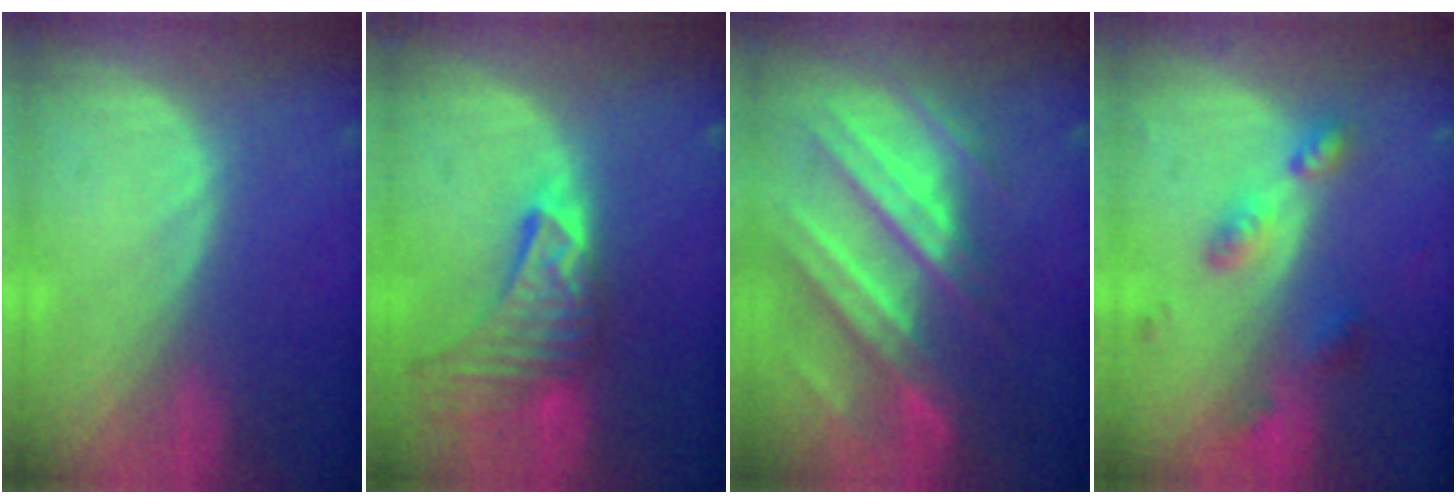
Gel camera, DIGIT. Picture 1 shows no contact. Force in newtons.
{"total": 9.0, "press": 8.2, "slide": 3.8}
{"total": 11.2, "press": 9.9, "slide": 5.2}
{"total": 5.3, "press": 5.2, "slide": 0.9}